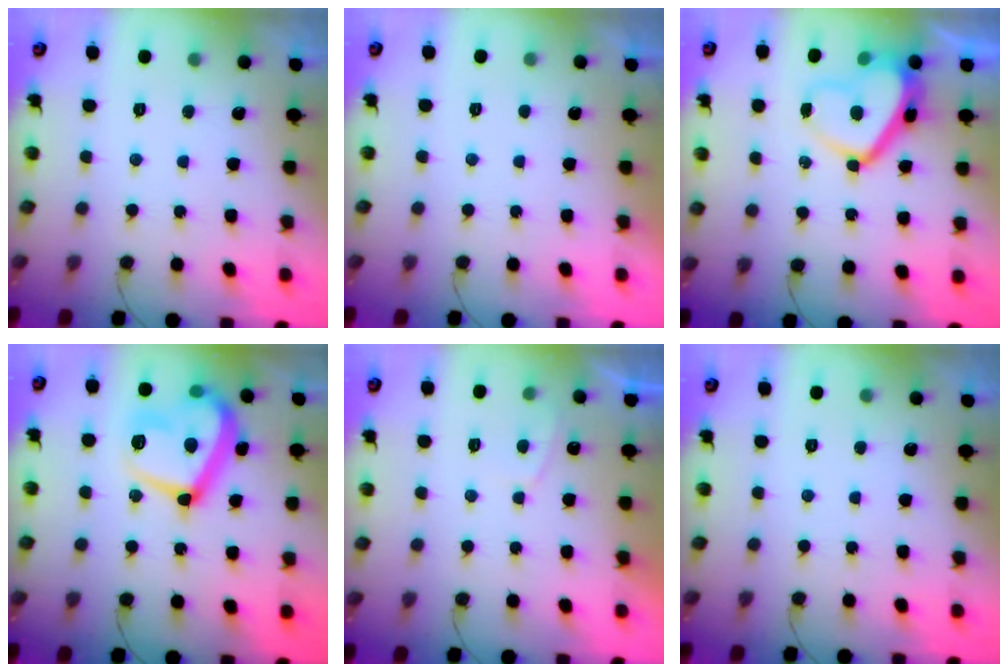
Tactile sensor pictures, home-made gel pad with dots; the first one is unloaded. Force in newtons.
{"total": 2.3, "press": 2.3, "slide": 0.3}
{"total": 11.3, "press": 11.1, "slide": 1.8}
{"total": 18.4, "press": 18.3, "slide": 2.0}
{"total": 1.3, "press": 1.1, "slide": 0.6}
{"total": 0.0}